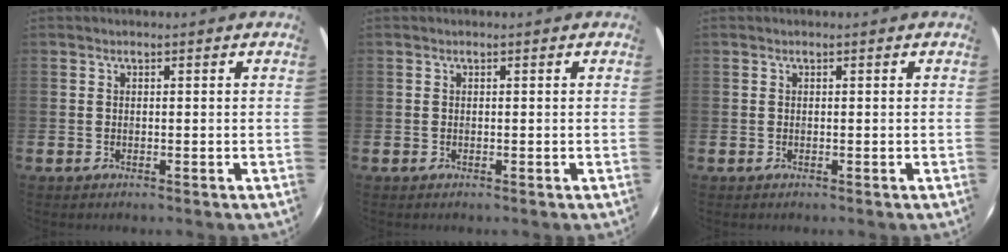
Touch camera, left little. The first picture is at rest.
{"total": 0.0}
{"total": 0.0}